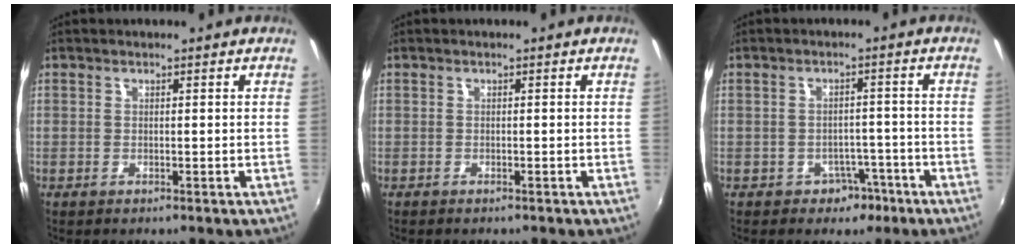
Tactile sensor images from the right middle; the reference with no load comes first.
{"total": 0.0}
{"total": 3.8, "force": [-2.3, 2.8, 0.8], "torque": [-0.019, 0.009, -0.026]}